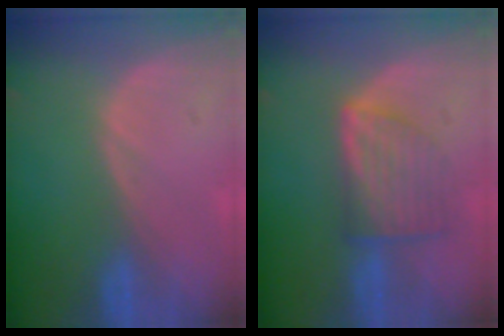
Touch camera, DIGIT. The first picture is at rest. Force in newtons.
{"total": 7.2, "press": 6.5, "slide": 3.1}